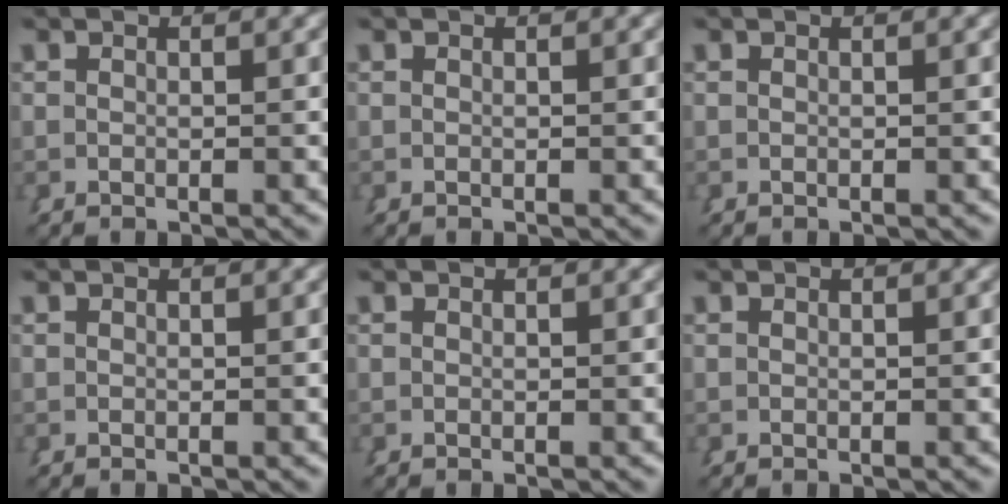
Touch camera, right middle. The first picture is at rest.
{"total": 0.0}
{"total": 0.0}
{"total": 0.0}
{"total": 0.0}
{"total": 0.0}